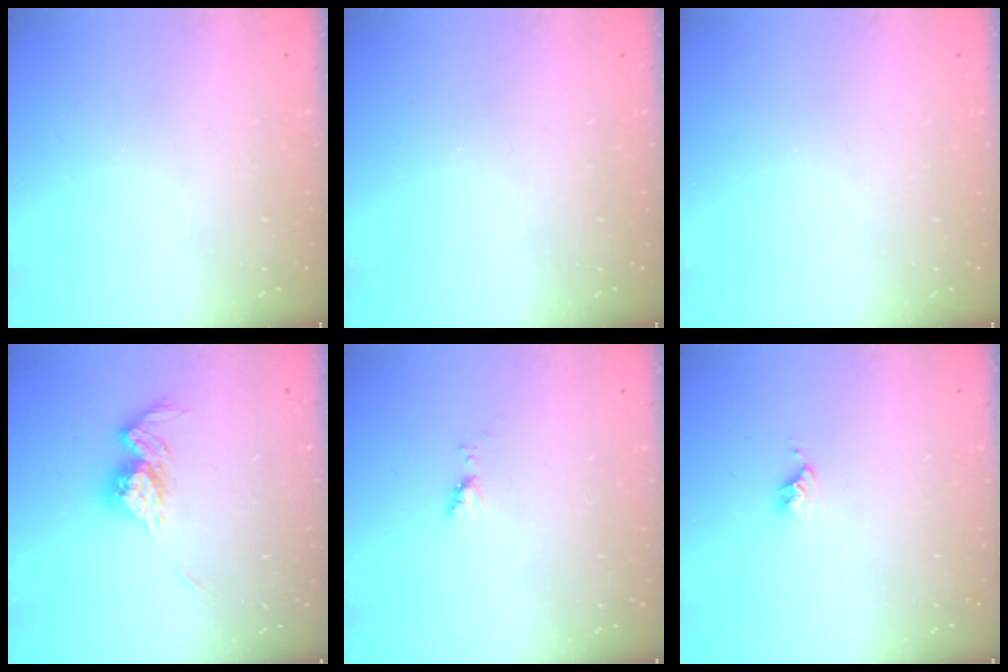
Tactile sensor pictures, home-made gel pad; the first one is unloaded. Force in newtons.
{"total": 0.0}
{"total": 0.0}
{"total": 11.8, "press": 11.8, "slide": 0.5}
{"total": 3.7, "press": 3.6, "slide": 0.7}
{"total": 2.7, "press": 2.6, "slide": 0.4}